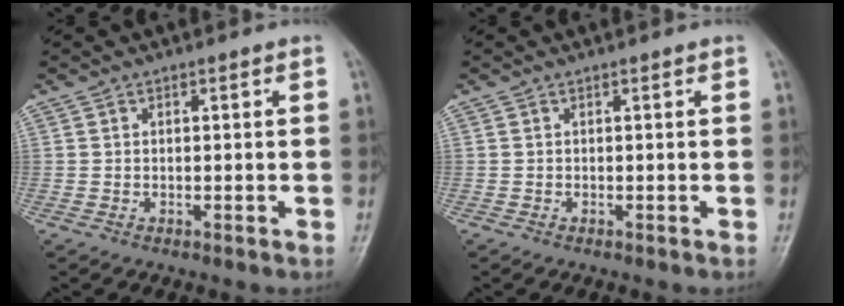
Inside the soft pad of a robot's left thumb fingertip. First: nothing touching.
{"total": 0.0}